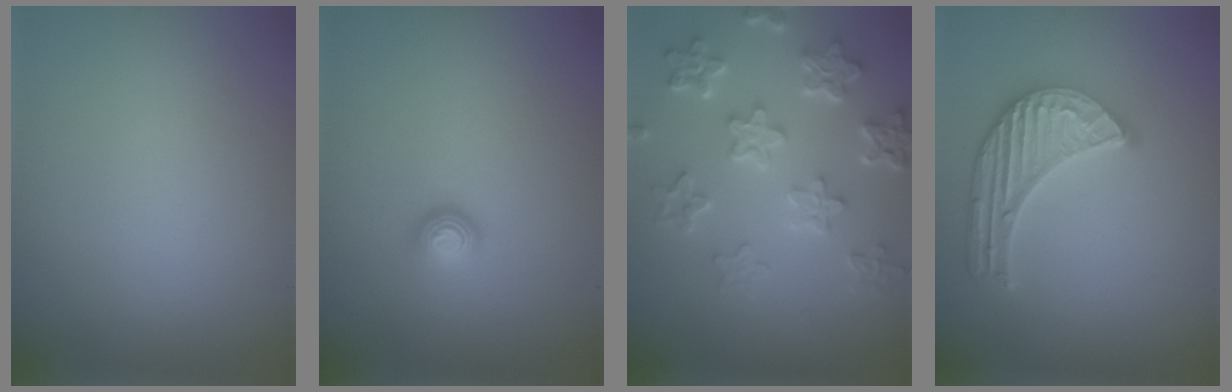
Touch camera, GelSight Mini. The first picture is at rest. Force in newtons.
{"total": 1.6, "press": 1.0, "slide": 1.3}
{"total": 6.1, "press": 4.6, "slide": 4.0}
{"total": 5.7, "press": 4.4, "slide": 3.6}